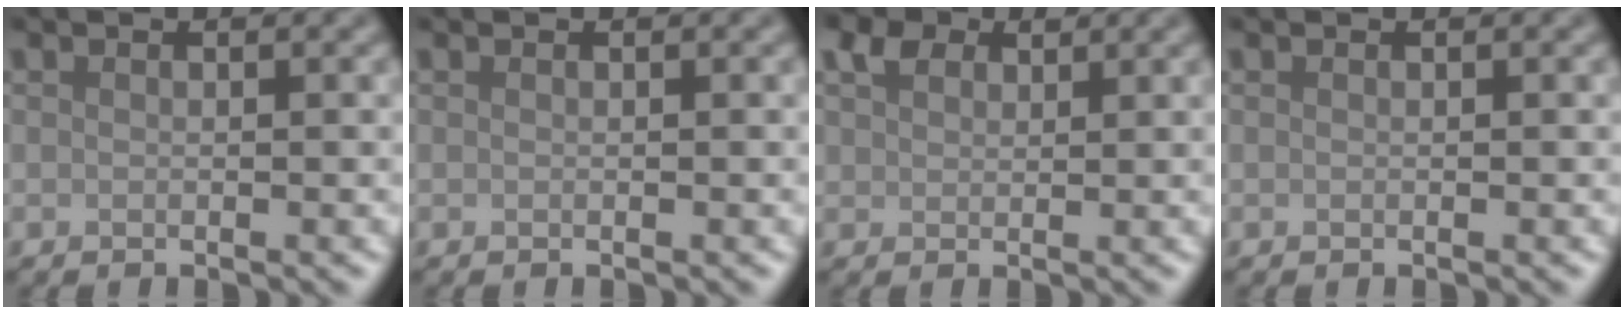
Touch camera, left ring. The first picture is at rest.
{"total": 0.0}
{"total": 2.7, "force": [1.6, 1.9, 1.1], "torque": [-0.027, 0.007, 0.026]}
{"total": 0.0}